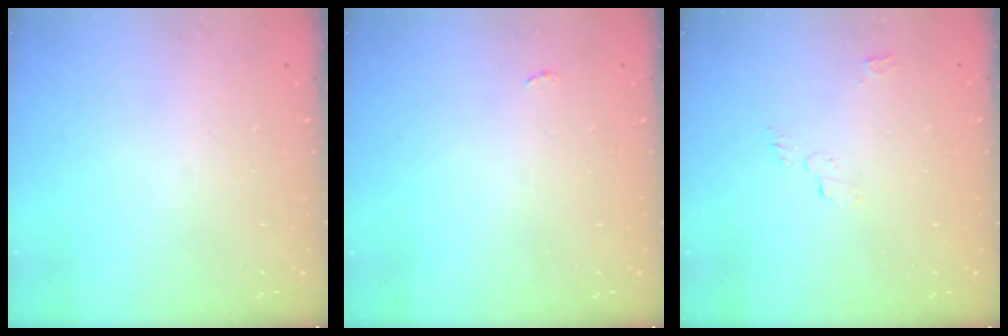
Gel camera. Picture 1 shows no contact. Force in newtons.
{"total": 2.0, "press": 2.0, "slide": 0.3}
{"total": 3.5, "press": 3.5, "slide": 0.3}